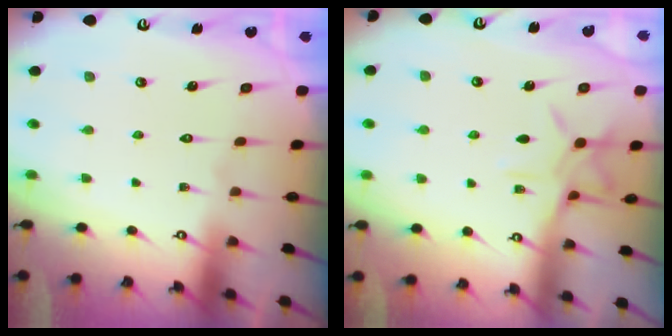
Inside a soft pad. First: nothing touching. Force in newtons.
{"total": 8.1, "press": 8.1, "slide": 0.2}